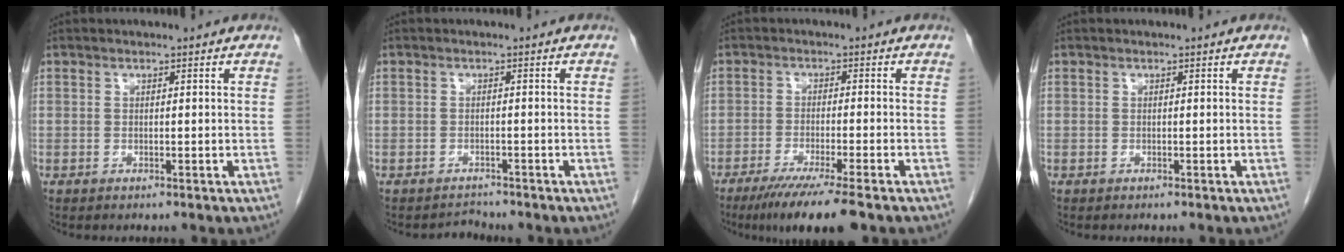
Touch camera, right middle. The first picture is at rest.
{"total": 1.5, "force": [-1.3, 0.3, -0.7], "torque": [0.010, -0.006, -0.021]}
{"total": 9.1, "force": [-6.6, -0.5, 6.2], "torque": [-0.093, -0.024, -0.106]}
{"total": 0.0}